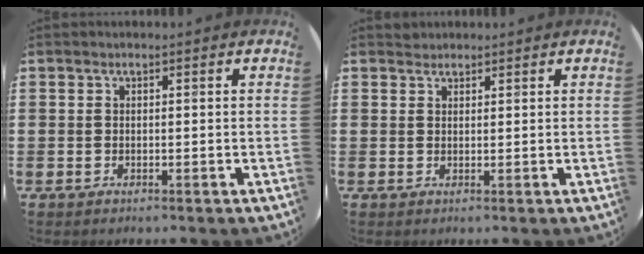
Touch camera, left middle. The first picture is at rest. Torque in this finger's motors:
{"motor_torque": [0.49, -0.49, -0.04, 0.00]}